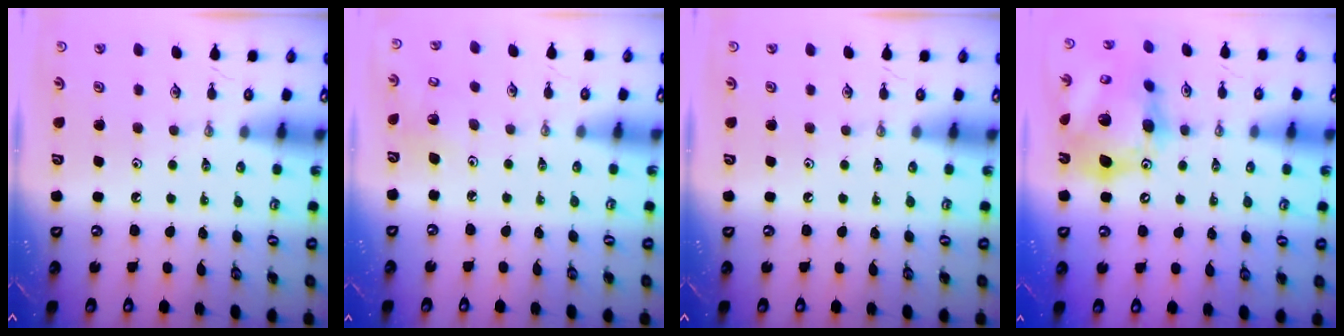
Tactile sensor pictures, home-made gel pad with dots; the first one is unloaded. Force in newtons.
{"total": 3.6, "press": 3.2, "slide": 1.6}
{"total": 0.0}
{"total": 19.2, "press": 19.0, "slide": 2.3}